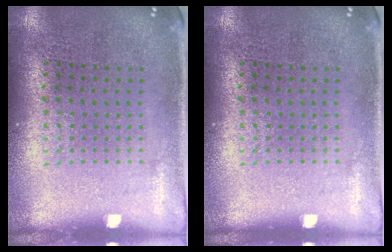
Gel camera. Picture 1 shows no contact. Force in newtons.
{"total": 0.0}